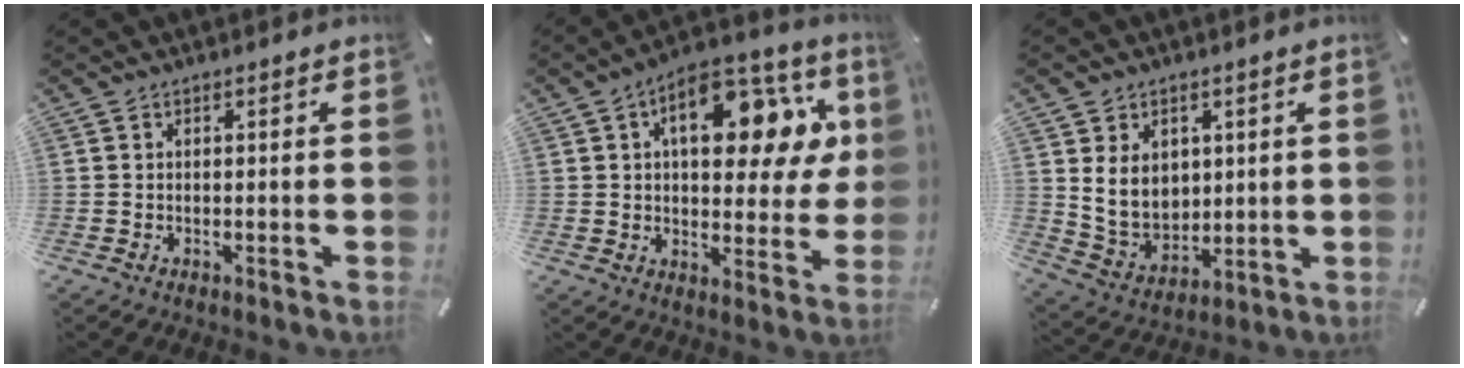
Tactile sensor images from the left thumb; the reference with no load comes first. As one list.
[{"total": 18.4, "force": [6.4, 10.0, 14.1], "torque": [-0.188, -0.028, 0.101]}, {"total": 9.3, "force": [3.3, 7.9, 3.5], "torque": [-0.075, -0.021, 0.064]}]